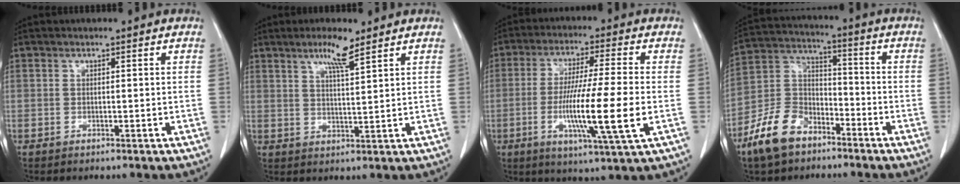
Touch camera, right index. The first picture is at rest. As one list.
[{"total": 5.1, "force": [3.5, 0.1, 3.7], "torque": [-0.070, -0.003, 0.063]}, {"total": 13.4, "force": [-2.8, -0.4, 13.1], "torque": [-0.243, -0.021, -0.053]}, {"total": 11.1, "force": [-7.5, 6.3, 5.4], "torque": [-0.123, 0.008, -0.145]}]